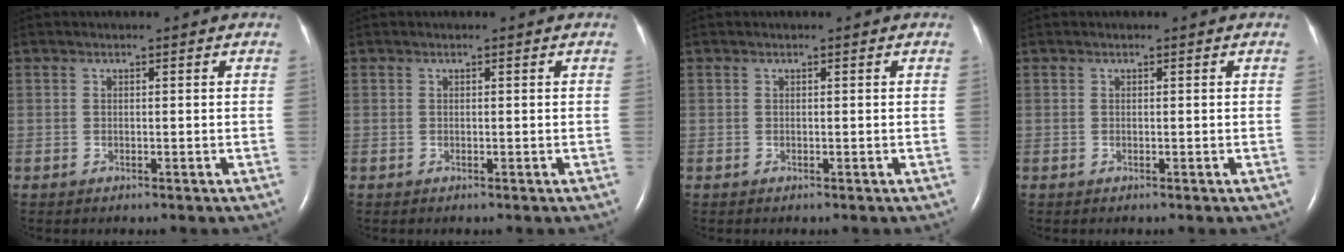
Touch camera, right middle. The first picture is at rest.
{"total": 0.0}
{"total": 0.0}
{"total": 0.0}